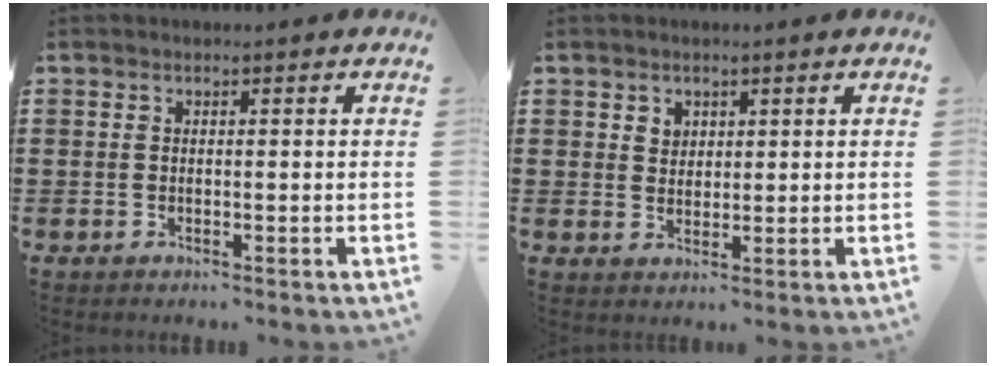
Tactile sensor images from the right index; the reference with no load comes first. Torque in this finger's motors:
{"motor_torque": [0.01, -0.01, 0.00, 0.02]}